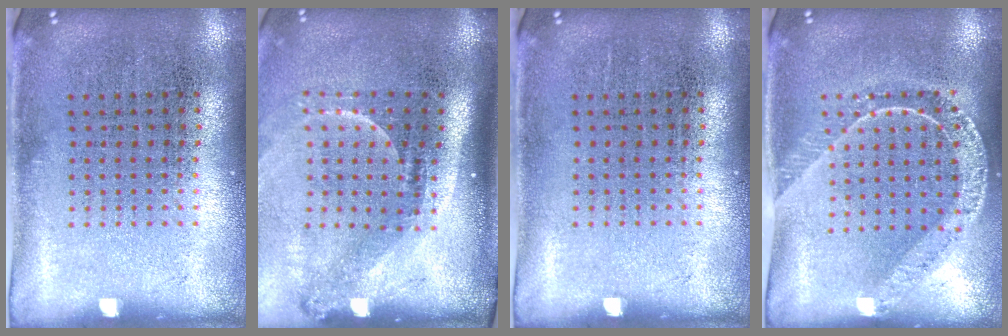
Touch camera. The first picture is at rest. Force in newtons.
{"total": 2.2, "press": 1.5, "slide": 1.6}
{"total": 0.0}
{"total": 1.7, "press": 1.6, "slide": 0.5}